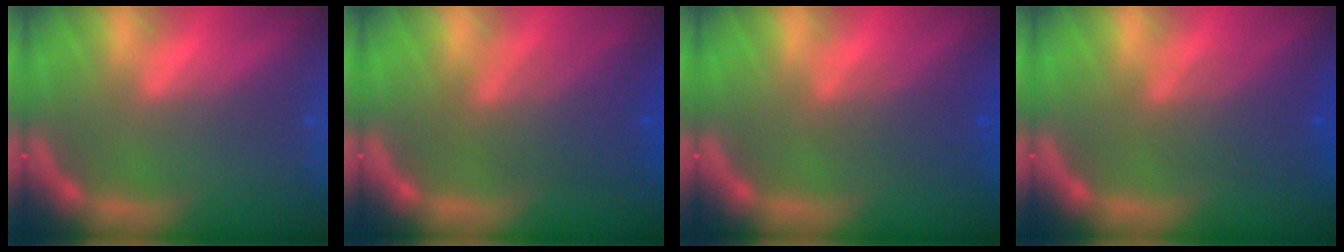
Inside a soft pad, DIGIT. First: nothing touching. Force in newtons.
{"total": 5.6}
{"total": 3.1}
{"total": 4.6}